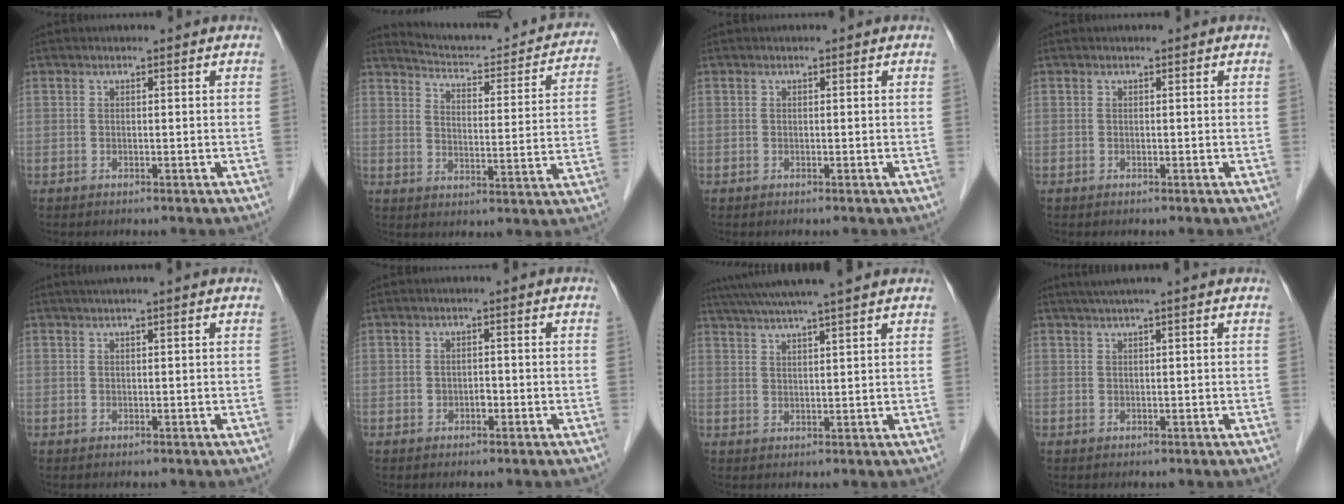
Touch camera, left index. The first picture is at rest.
{"total": 19.0, "force": [17.9, 3.3, 5.4], "torque": [-0.066, -0.034, 0.218]}
{"total": 0.0}
{"total": 0.0}
{"total": 2.8, "force": [2.2, -0.6, 1.6], "torque": [-0.019, 0.024, 0.039]}
{"total": 1.2, "force": [-0.7, 0.8, 0.6], "torque": [-0.011, 0.000, -0.011]}
{"total": 12.7, "force": [10.9, -0.4, 6.5], "torque": [-0.117, 0.031, 0.154]}
{"total": 3.6, "force": [2.8, -1.0, 2.0], "torque": [-0.025, 0.024, 0.050]}